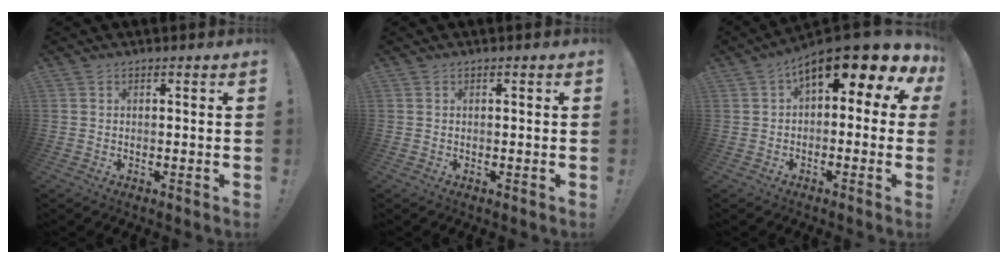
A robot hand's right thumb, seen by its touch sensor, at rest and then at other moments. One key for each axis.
{"total": 0.0}
{"total": 10.0, "fx": 4.6, "fy": 3.5, "fz": 8.2, "tx": -0.113, "ty": -0.034, "tz": 0.073}